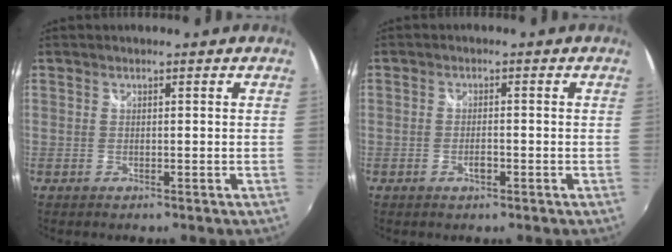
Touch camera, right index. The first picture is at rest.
{"total": 2.1, "force": [-0.9, 0.8, 1.7], "torque": [-0.032, -0.002, -0.016]}